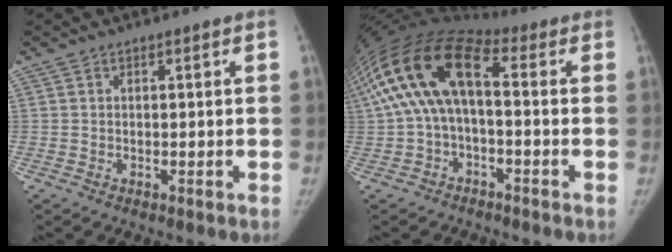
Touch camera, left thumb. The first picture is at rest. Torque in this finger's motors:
{"motor_torque": [0.50, 0.60, 2.70, -0.07, 0.82]}